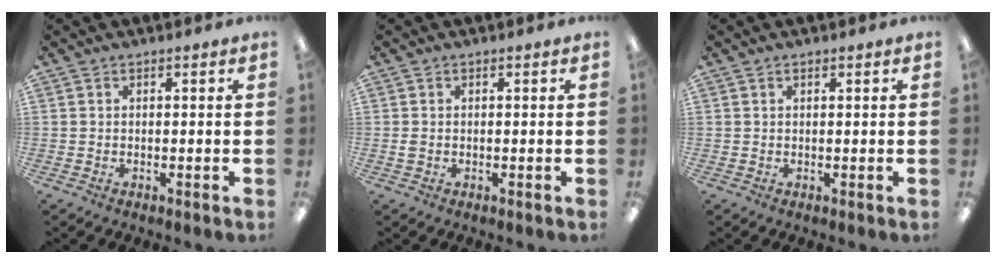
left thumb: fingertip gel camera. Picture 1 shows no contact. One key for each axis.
{"total": 1.1, "fx": 0.0, "fy": 0.7, "fz": 0.8, "tx": -0.016, "ty": 0.004, "tz": -0.001}
{"total": 0.6, "fx": 0.5, "fy": 0.2, "fz": 0.3, "tx": -0.008, "ty": 0.001, "tz": 0.009}